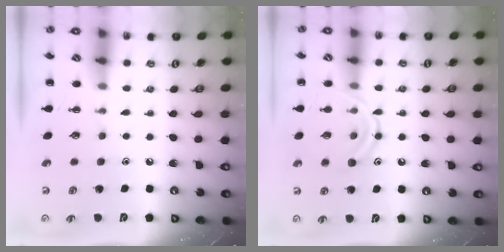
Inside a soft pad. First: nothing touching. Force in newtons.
{"total": 13.2, "press": 13.1, "slide": 1.2}